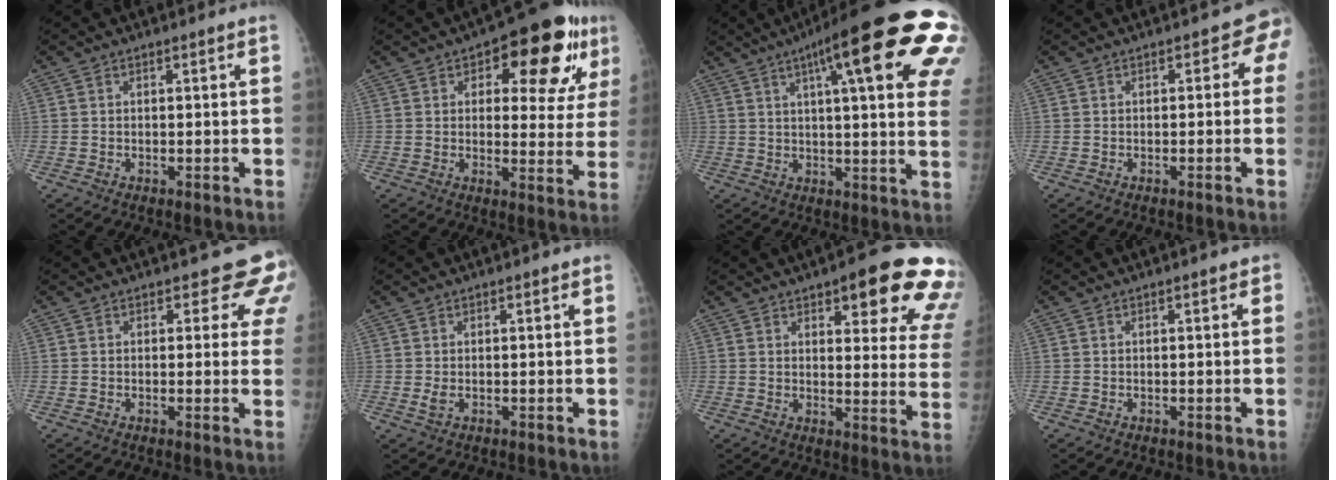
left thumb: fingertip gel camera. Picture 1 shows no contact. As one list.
[{"total": 16.0, "force": [6.8, 7.5, 12.4], "torque": [-0.113, -0.003, 0.085]}, {"total": 27.5, "force": [11.6, 5.7, 24.3], "torque": [-0.263, 0.010, 0.150]}, {"total": 2.7, "force": [-0.1, 2.0, 1.8], "torque": [0.011, 0.011, -0.014]}, {"total": 5.4, "force": [3.9, 2.9, 2.5], "torque": [0.010, -0.017, 0.025]}, {"total": 1.7, "force": [0.1, 0.9, 1.4], "torque": [-0.023, -0.001, 0.004]}, {"total": 16.6, "force": [10.1, 5.2, 12.1], "torque": [-0.113, -0.046, 0.116]}, {"total": 0.8, "force": [0.2, 0.5, 0.6], "torque": [-0.001, 0.003, -0.001]}]